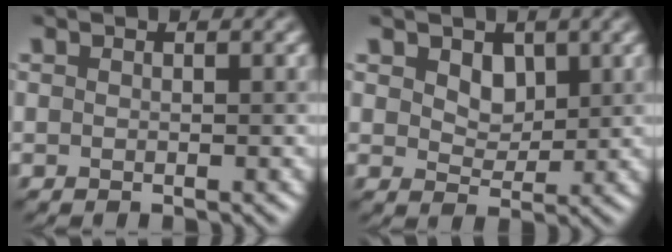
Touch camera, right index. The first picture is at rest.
{"total": 2.5, "force": [1.1, 1.8, 1.4], "torque": [-0.030, -0.006, 0.014]}